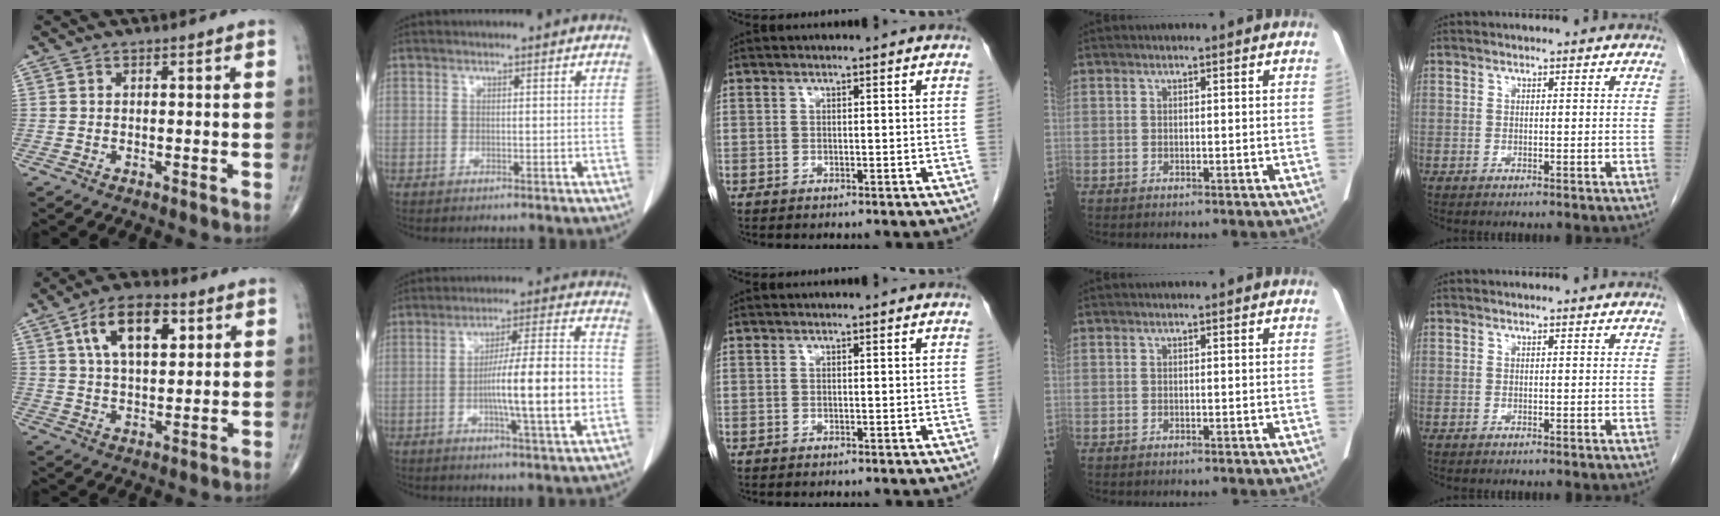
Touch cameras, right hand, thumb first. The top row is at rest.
{"thumb": {"total": 12.4, "force": [4.6, 6.4, 9.6], "torque": [-0.147, -0.005, 0.076]}, "index": {"total": 13.9, "force": [-2.3, 0.5, 13.7], "torque": [-0.222, 0.004, -0.041]}}